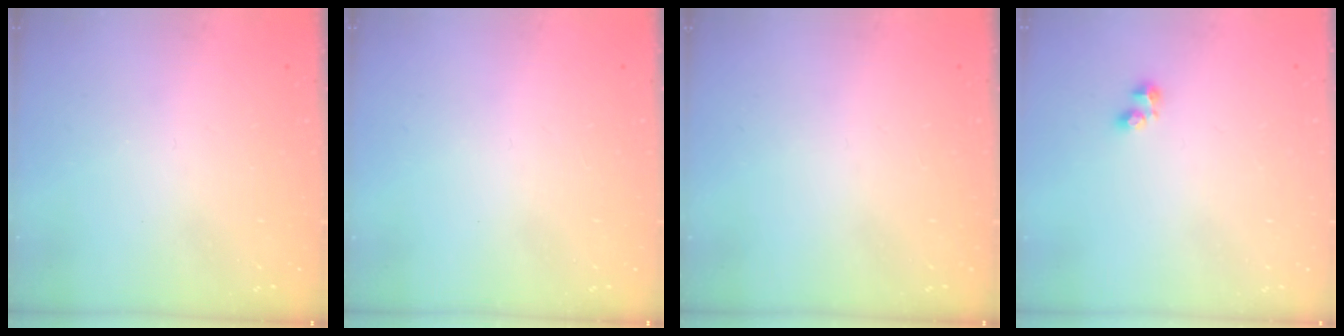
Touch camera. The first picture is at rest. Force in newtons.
{"total": 0.0}
{"total": 0.0}
{"total": 1.9, "press": 1.8, "slide": 0.5}